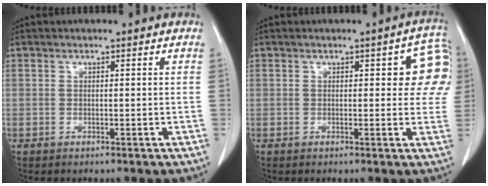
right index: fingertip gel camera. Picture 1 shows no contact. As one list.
[{"total": 6.7, "force": [2.0, 3.1, 5.6], "torque": [-0.038, 0.016, 0.015]}]